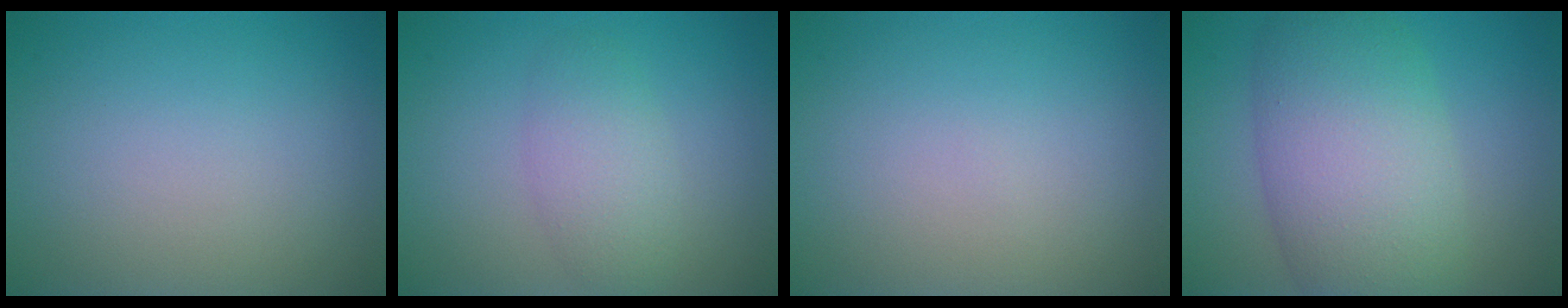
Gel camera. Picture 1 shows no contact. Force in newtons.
{"total": 3.0, "press": 3.0, "slide": 0.2}
{"total": 0.0}
{"total": 9.4, "press": 9.4, "slide": 0.2}